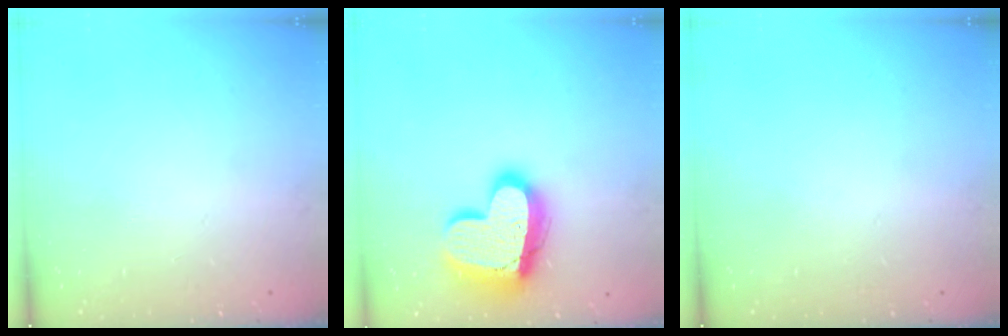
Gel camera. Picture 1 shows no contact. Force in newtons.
{"total": 19.3, "press": 19.2, "slide": 2.0}
{"total": 0.0}